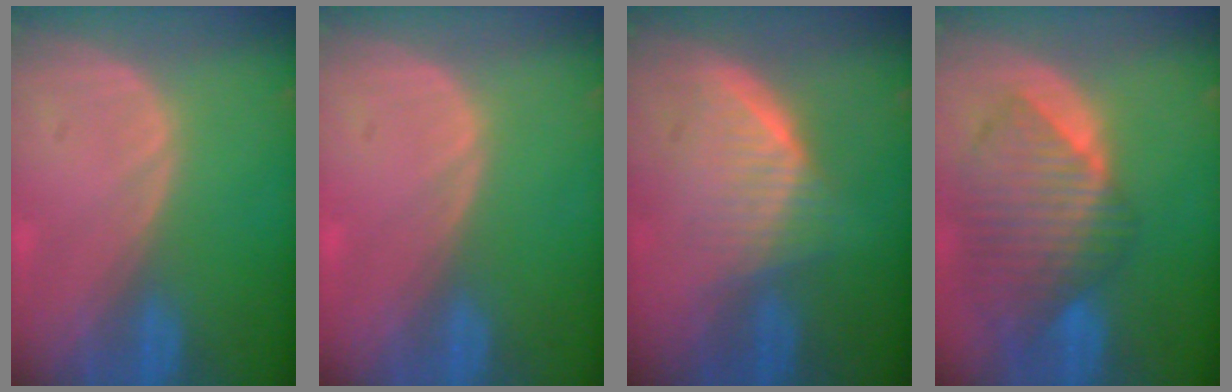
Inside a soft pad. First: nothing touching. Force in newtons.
{"total": 0.5, "press": 0.1, "slide": 0.5}
{"total": 5.6, "press": 5.5, "slide": 1.1}
{"total": 10.2, "press": 8.8, "slide": 5.1}